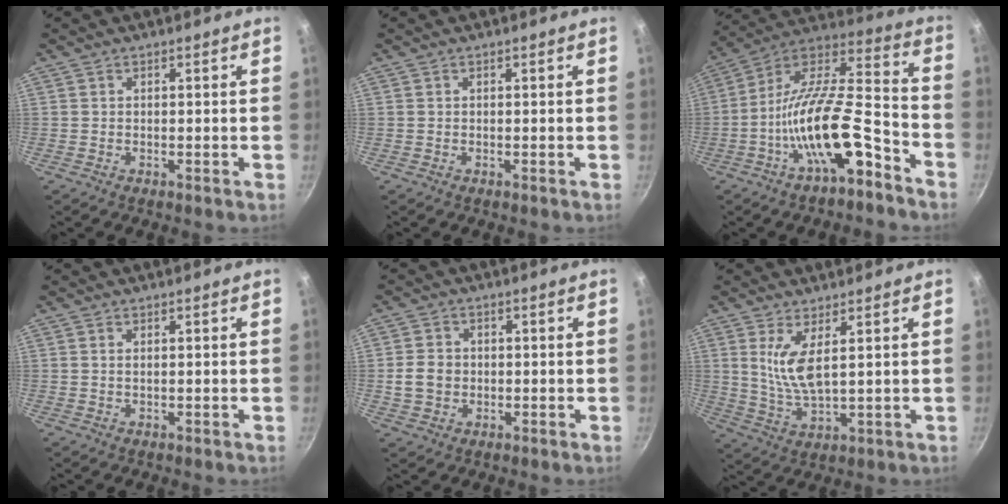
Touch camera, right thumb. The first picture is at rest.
{"total": 0.0}
{"total": 19.5, "force": [-9.1, 6.6, 16.0], "torque": [-0.263, 0.065, -0.170]}
{"total": 0.8, "force": [0.3, 0.3, 0.6], "torque": [-0.012, 0.001, 0.005]}
{"total": 5.2, "force": [-0.4, 4.4, 2.8], "torque": [-0.039, 0.007, -0.008]}
{"total": 7.5, "force": [2.6, 2.4, 6.6], "torque": [-0.133, -0.029, 0.060]}